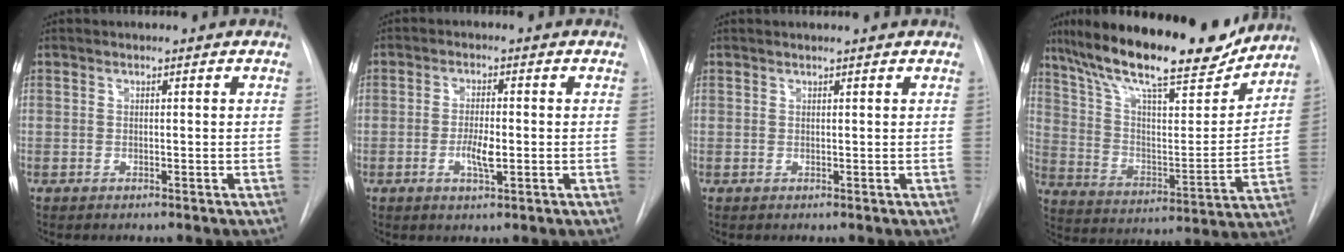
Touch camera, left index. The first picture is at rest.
{"total": 3.9, "force": [-0.9, 0.9, 3.7], "torque": [-0.070, -0.003, -0.013]}
{"total": 2.3, "force": [2.1, -0.1, 1.0], "torque": [-0.012, 0.015, 0.027]}
{"total": 23.2, "force": [19.6, 4.5, 11.7], "torque": [-0.206, 0.001, 0.307]}